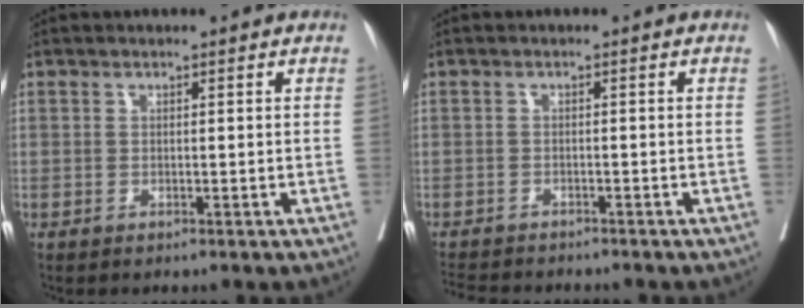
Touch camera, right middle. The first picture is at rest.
{"total": 6.6, "force": [-6.2, 1.2, 2.1], "torque": [-0.030, -0.008, -0.094]}